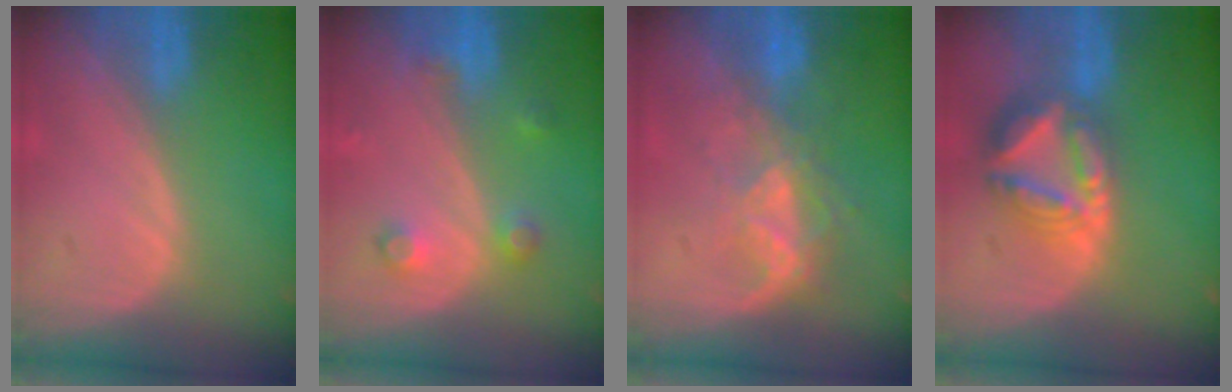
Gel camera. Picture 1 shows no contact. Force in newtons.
{"total": 3.7, "press": 3.4, "slide": 1.5}
{"total": 6.5, "press": 5.9, "slide": 2.7}
{"total": 8.4, "press": 7.3, "slide": 4.1}